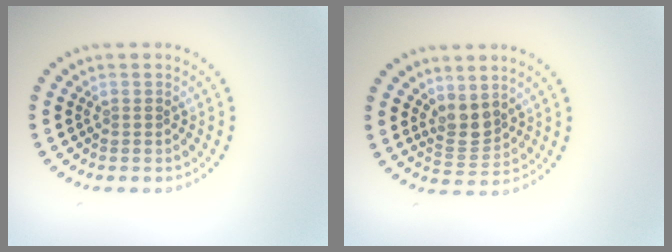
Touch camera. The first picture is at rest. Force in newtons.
{"total": 2.7, "press": 2.3, "slide": 1.4}